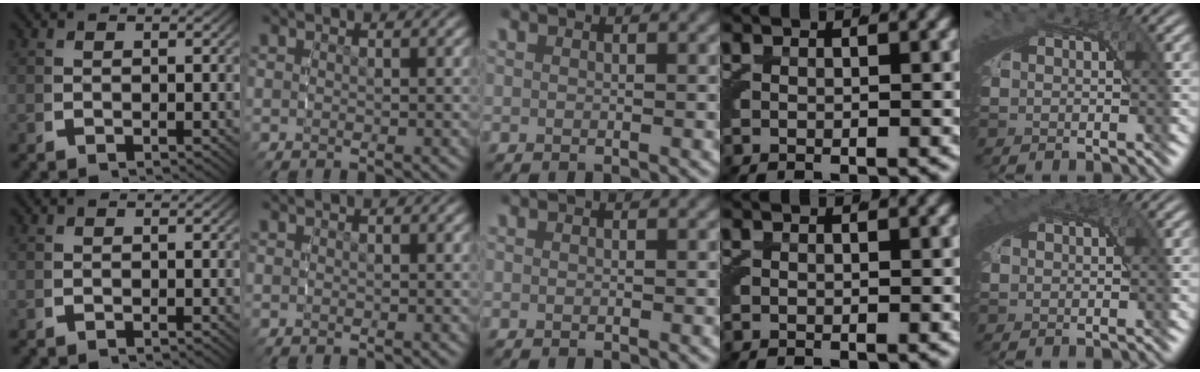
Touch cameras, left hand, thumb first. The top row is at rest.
{"little": {"total": 0.7, "force": [0.2, 0.5, 0.5], "torque": [-0.009, -0.001, 0.003]}}